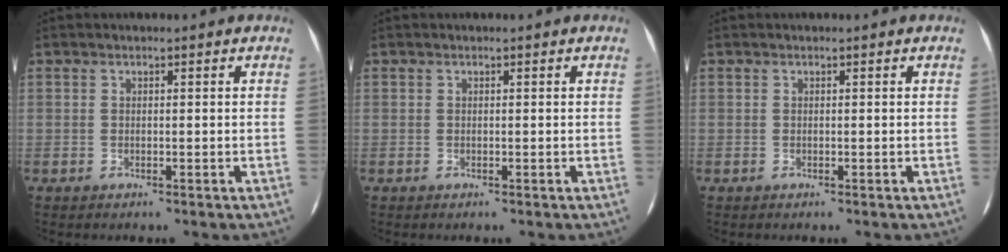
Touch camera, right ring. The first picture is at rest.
{"total": 0.0}
{"total": 0.0}